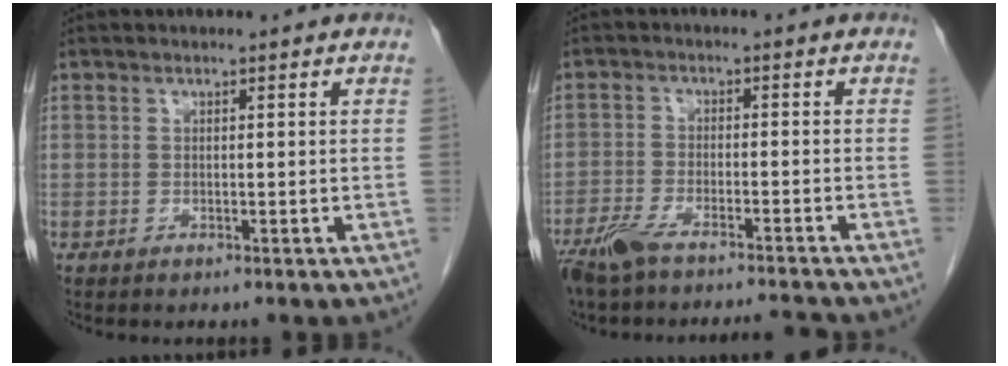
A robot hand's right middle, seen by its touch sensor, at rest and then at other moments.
{"total": 9.2, "force": [-8.1, 0.6, 4.3], "torque": [-0.078, -0.009, -0.136]}